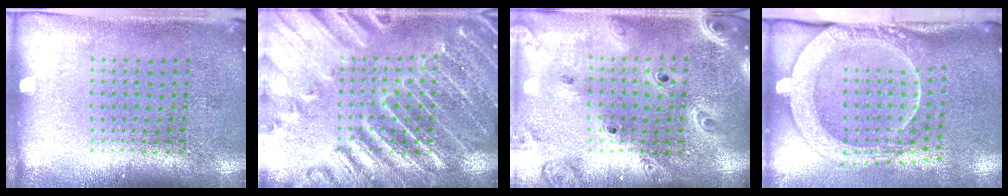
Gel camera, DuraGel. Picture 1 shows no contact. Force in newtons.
{"total": 3.6, "press": 3.5, "slide": 1.0}
{"total": 2.8, "press": 2.3, "slide": 1.5}
{"total": 2.7, "press": 2.1, "slide": 1.7}